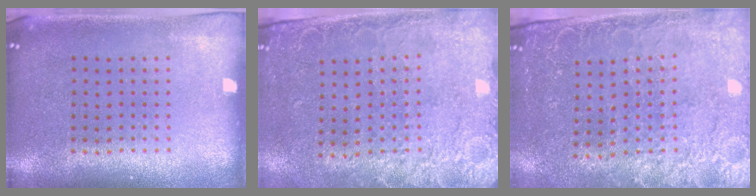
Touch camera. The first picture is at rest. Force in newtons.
{"total": 2.7, "press": 2.2, "slide": 1.5}
{"total": 3.0, "press": 2.8, "slide": 1.1}